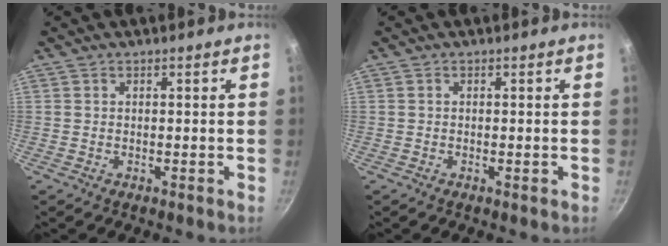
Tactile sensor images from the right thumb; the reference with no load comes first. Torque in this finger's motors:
{"motor_torque": [-0.44, 0.32, -0.15, 0.01, -0.01]}